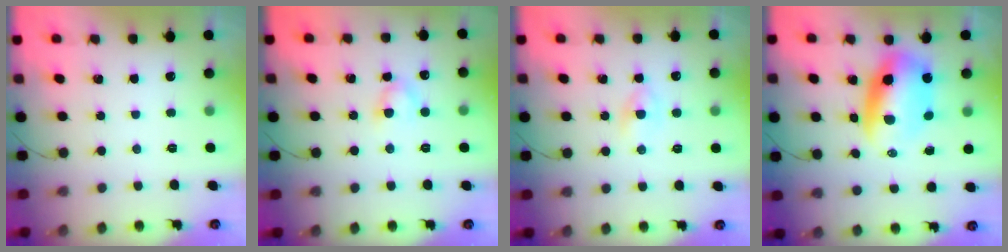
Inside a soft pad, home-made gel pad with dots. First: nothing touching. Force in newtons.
{"total": 3.7, "press": 3.5, "slide": 1.1}
{"total": 2.1, "press": 2.0, "slide": 0.7}
{"total": 9.6, "press": 9.3, "slide": 2.3}